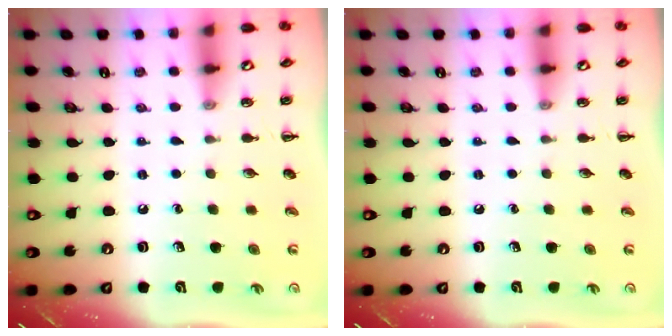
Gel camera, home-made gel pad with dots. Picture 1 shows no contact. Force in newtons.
{"total": 0.0}